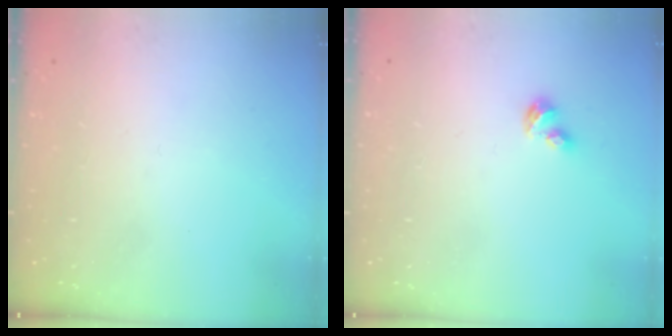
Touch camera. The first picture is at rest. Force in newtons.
{"total": 3.1, "press": 3.0, "slide": 0.5}